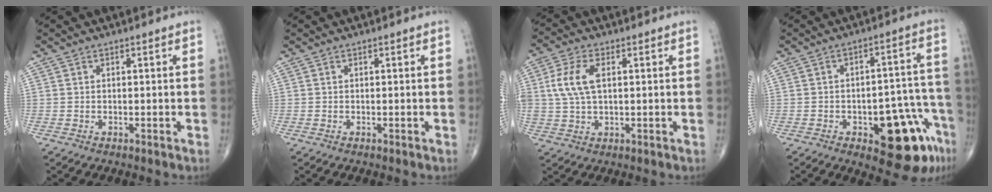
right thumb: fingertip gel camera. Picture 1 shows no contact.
{"total": 0.0}
{"total": 7.7, "force": [1.6, 4.1, 6.3], "torque": [-0.144, 0.006, 0.033]}
{"total": 14.9, "force": [-7.1, 6.1, 11.5], "torque": [-0.106, 0.055, -0.081]}